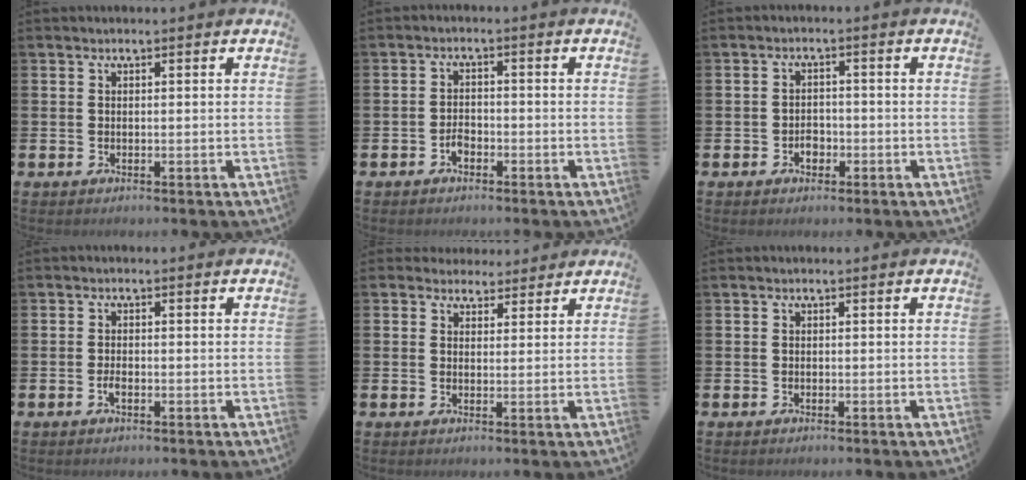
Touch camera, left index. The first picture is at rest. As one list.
[{"total": 1.9, "force": [-1.2, 1.1, 0.9], "torque": [-0.015, 0.002, -0.027]}, {"total": 2.1, "force": [-0.9, 1.6, 1.0], "torque": [-0.009, -0.003, -0.022]}, {"total": 1.4, "force": [-0.6, 0.6, 1.1], "torque": [-0.017, -0.002, -0.013]}, {"total": 3.1, "force": [2.6, 1.6, -0.2], "torque": [0.005, -0.008, 0.046]}, {"total": 0.0}]